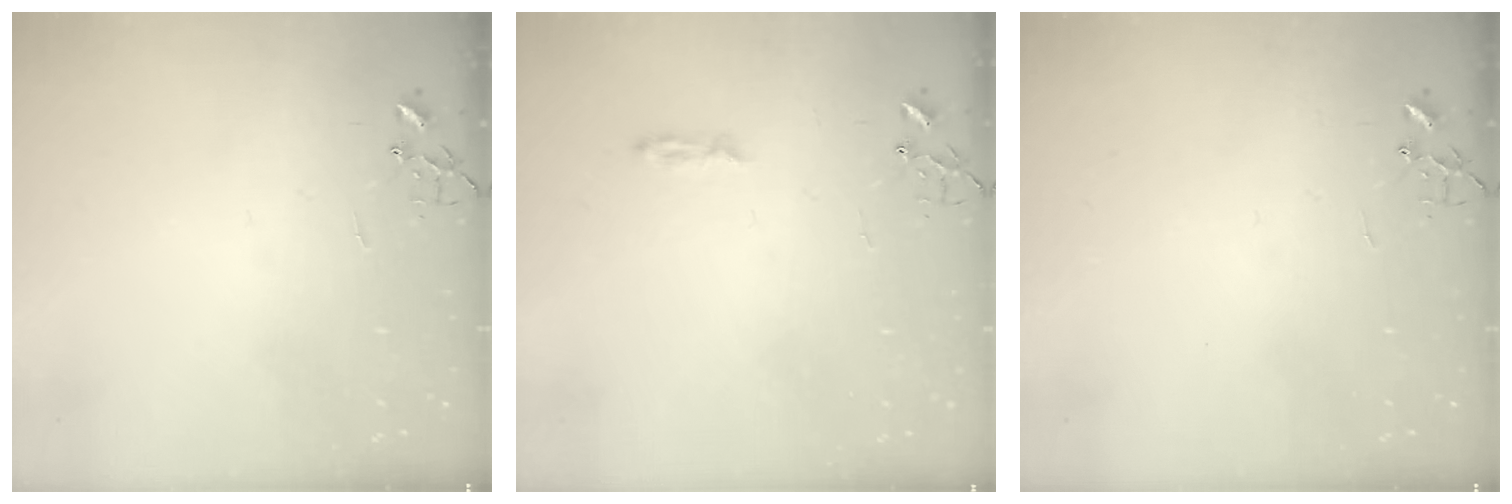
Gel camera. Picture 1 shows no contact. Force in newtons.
{"total": 3.2, "press": 3.1, "slide": 0.3}
{"total": 0.0}